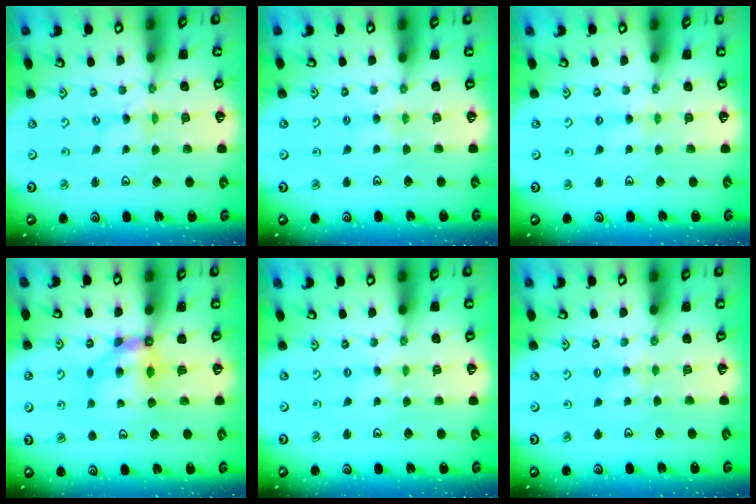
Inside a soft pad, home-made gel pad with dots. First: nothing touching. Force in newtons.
{"total": 3.0, "press": 2.9, "slide": 0.5}
{"total": 2.5, "press": 2.5, "slide": 0.3}
{"total": 6.0, "press": 6.0, "slide": 0.3}
{"total": 2.0, "press": 2.0, "slide": 0.3}
{"total": 2.4, "press": 2.4, "slide": 0.3}